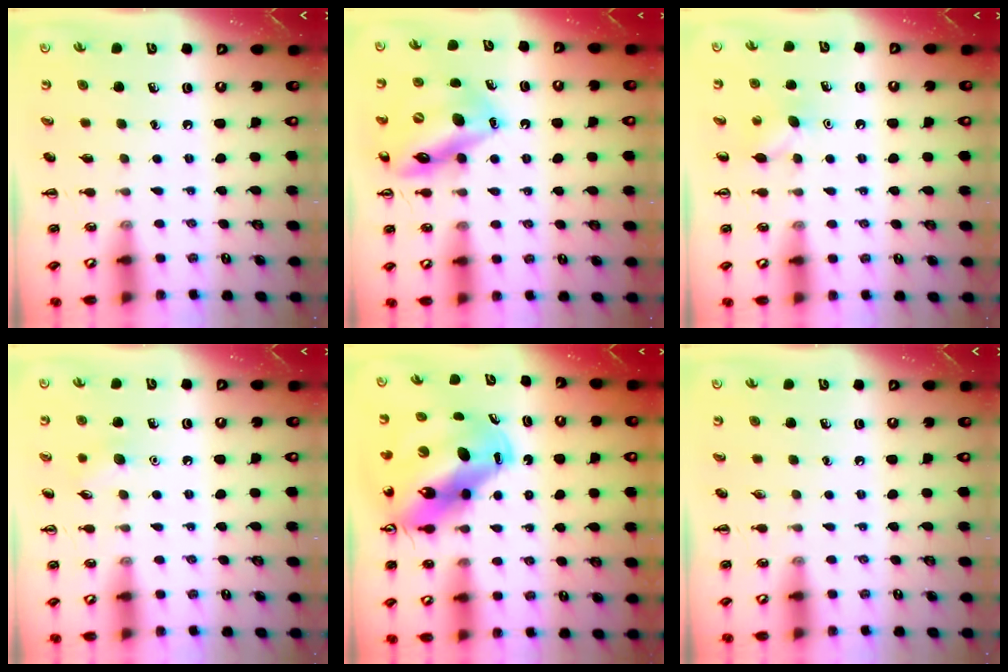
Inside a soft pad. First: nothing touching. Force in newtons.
{"total": 15.0, "press": 14.6, "slide": 3.7}
{"total": 4.6, "press": 4.5, "slide": 1.2}
{"total": 6.8, "press": 6.5, "slide": 2.1}
{"total": 16.7, "press": 15.9, "slide": 5.1}
{"total": 0.0}